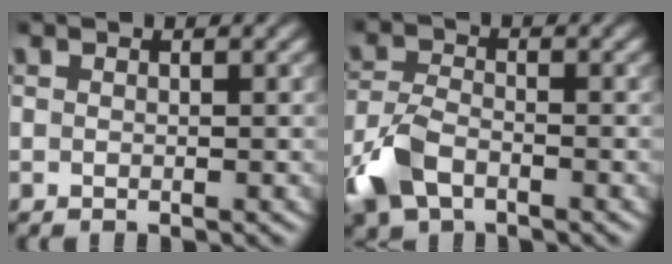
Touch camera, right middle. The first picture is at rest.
{"total": 5.2, "force": [-2.9, 2.9, 3.2], "torque": [-0.076, -0.005, -0.068]}